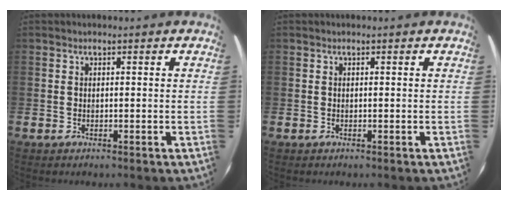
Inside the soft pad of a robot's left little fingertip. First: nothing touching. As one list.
[{"total": 0.0}]